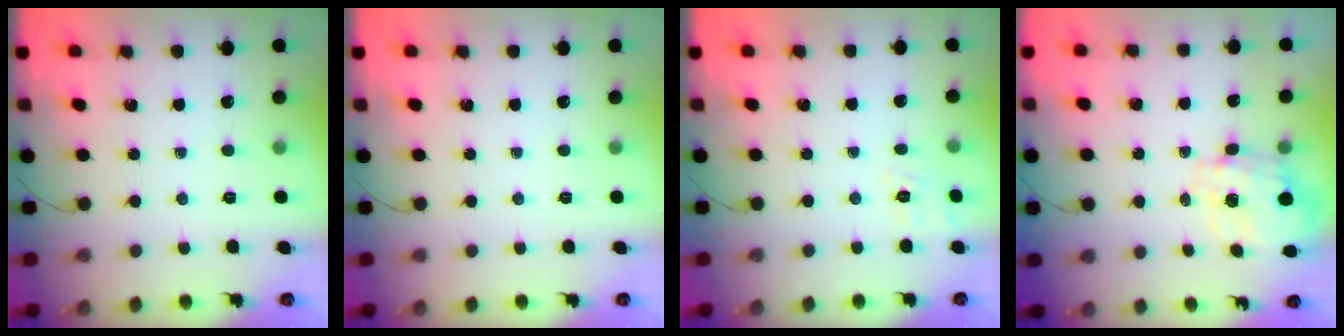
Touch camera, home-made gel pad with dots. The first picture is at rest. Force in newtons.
{"total": 0.0}
{"total": 3.3, "press": 2.6, "slide": 2.0}
{"total": 3.0, "press": 2.7, "slide": 1.2}